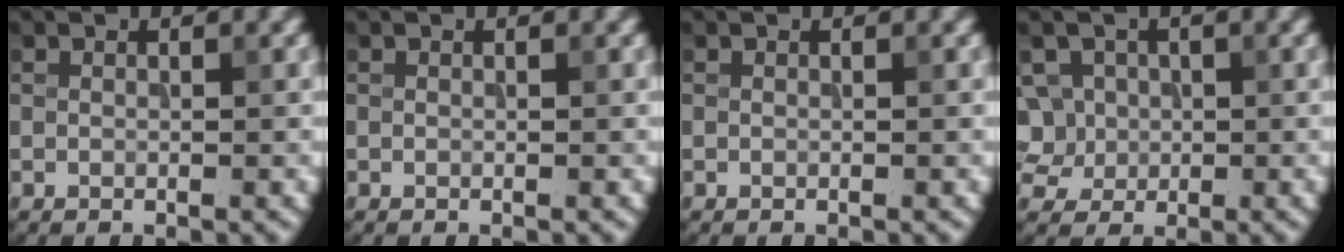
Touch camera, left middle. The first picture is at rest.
{"total": 0.0}
{"total": 0.0}
{"total": 5.2, "force": [0.8, 4.6, 2.2], "torque": [-0.041, 0.027, 0.011]}